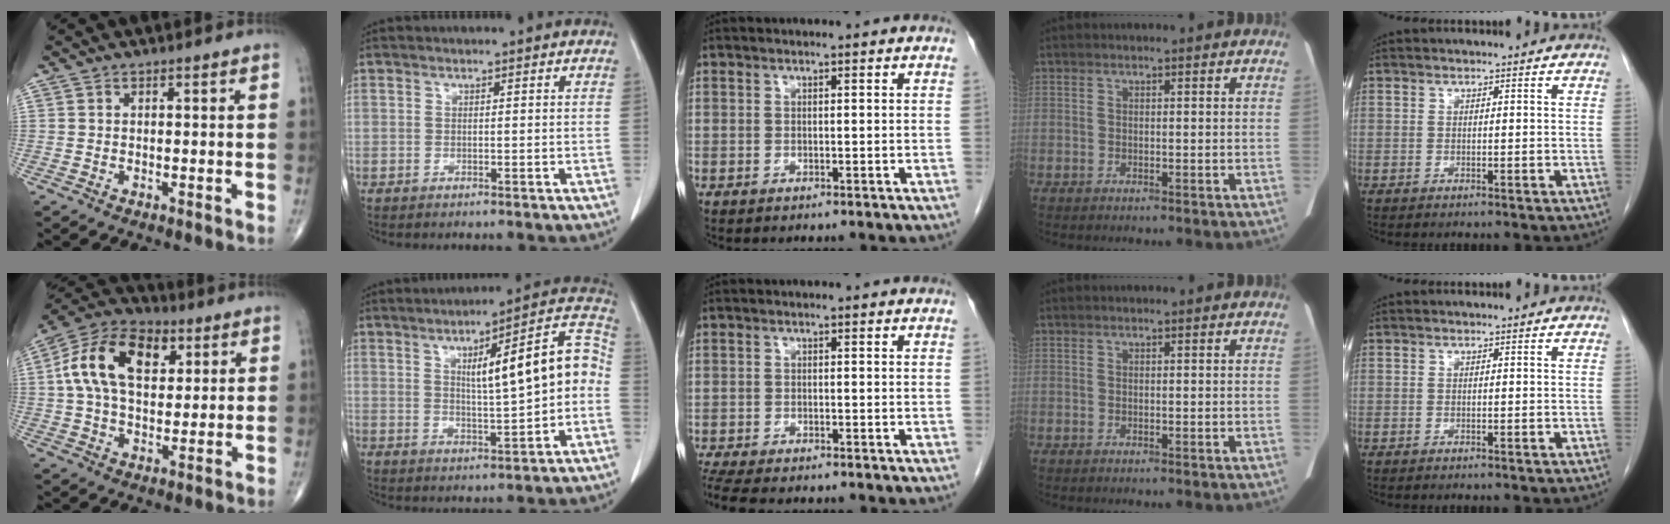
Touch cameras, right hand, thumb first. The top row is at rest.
{"thumb": {"total": 16.2, "force": [4.4, 10.0, 12.0], "torque": [-0.198, 0.009, 0.068]}, "index": {"total": 12.9, "force": [0.8, 2.1, 12.7], "torque": [-0.172, 0.035, 0.014]}, "middle": {"total": 8.6, "force": [-7.3, 2.1, 4.0], "torque": [-0.067, -0.008, -0.112]}}